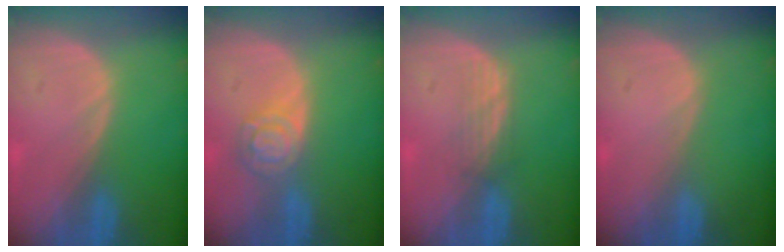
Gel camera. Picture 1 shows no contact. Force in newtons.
{"total": 5.3, "press": 4.6, "slide": 2.6}
{"total": 2.4, "press": 2.3, "slide": 0.6}
{"total": 0.0}